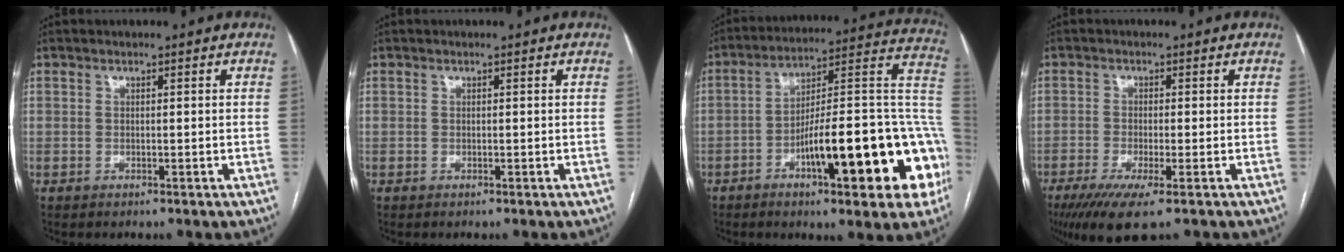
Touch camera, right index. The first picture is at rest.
{"total": 0.0}
{"total": 24.5, "force": [-8.0, 5.2, 22.6], "torque": [-0.235, 0.029, -0.108]}
{"total": 6.9, "force": [-4.2, 0.7, 5.5], "torque": [-0.093, -0.018, -0.070]}